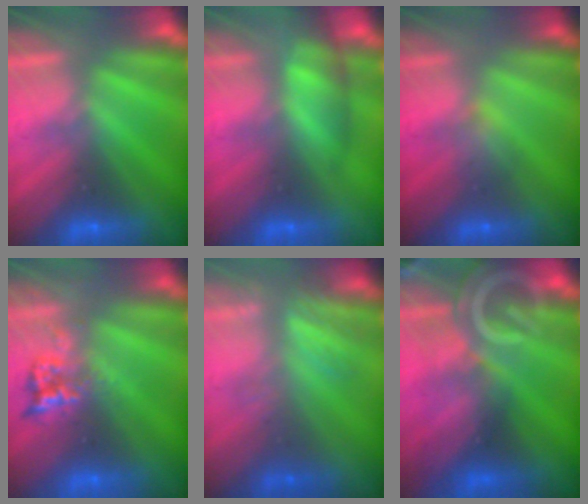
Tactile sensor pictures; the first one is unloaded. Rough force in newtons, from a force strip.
{"total": 5.3}
{"total": 2.9}
{"total": 2.3}
{"total": 3.2}
{"total": 7.9}